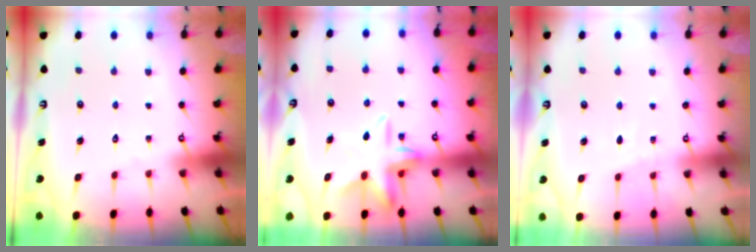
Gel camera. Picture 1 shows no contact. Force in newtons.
{"total": 9.9, "press": 9.7, "slide": 1.6}
{"total": 2.7, "press": 2.6, "slide": 0.4}